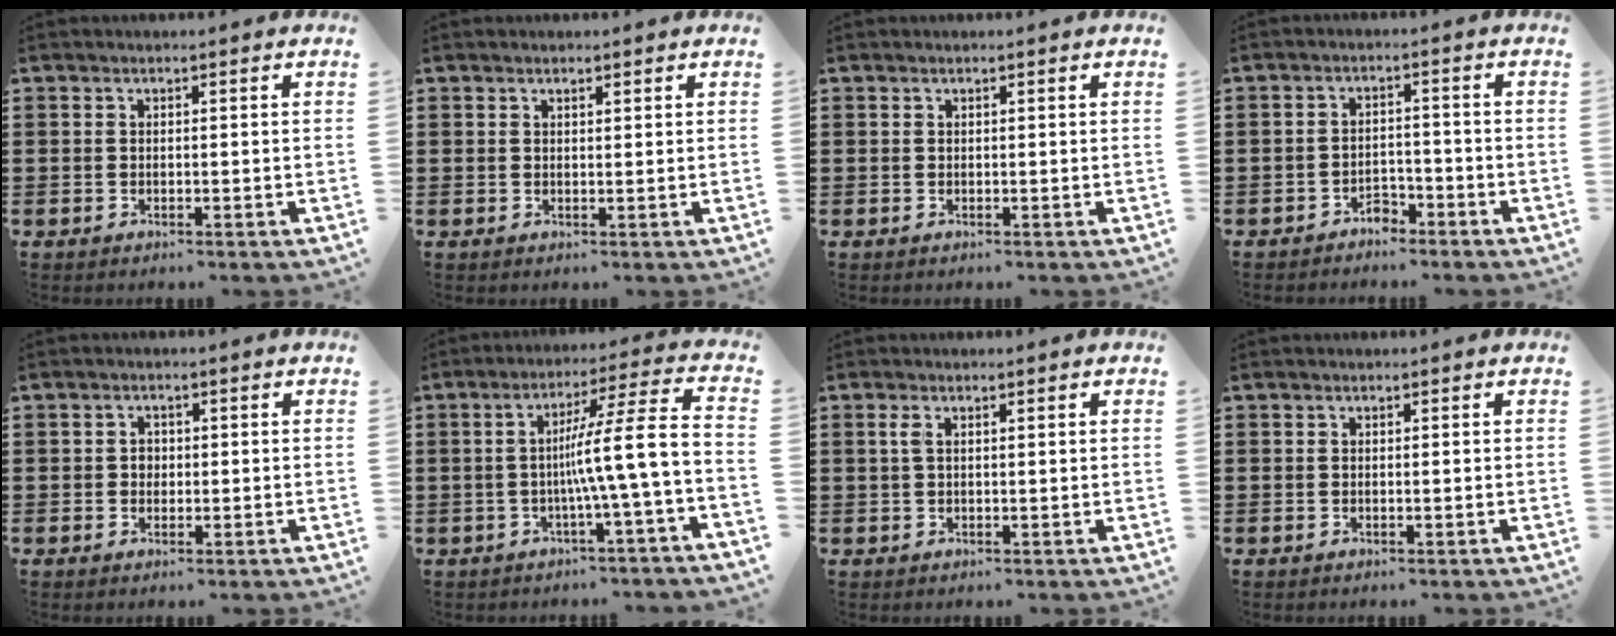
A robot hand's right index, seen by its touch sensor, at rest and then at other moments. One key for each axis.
{"total": 0.7, "fx": 0.5, "fy": 0.2, "fz": 0.3, "tx": -0.007, "ty": 0.000, "tz": 0.011}
{"total": 0.0}
{"total": 2.7, "fx": -2.5, "fy": 0.9, "fz": 0.5, "tx": -0.018, "ty": 0.004, "tz": -0.051}
{"total": 1.3, "fx": 0.0, "fy": 1.1, "fz": 0.7, "tx": -0.017, "ty": 0.004, "tz": -0.001}
{"total": 9.7, "fx": -1.9, "fy": -0.4, "fz": 9.5, "tx": -0.156, "ty": -0.017, "tz": -0.046}
{"total": 1.6, "fx": 0.4, "fy": 0.5, "fz": 1.5, "tx": -0.031, "ty": 0.002, "tz": 0.006}
{"total": 0.0}